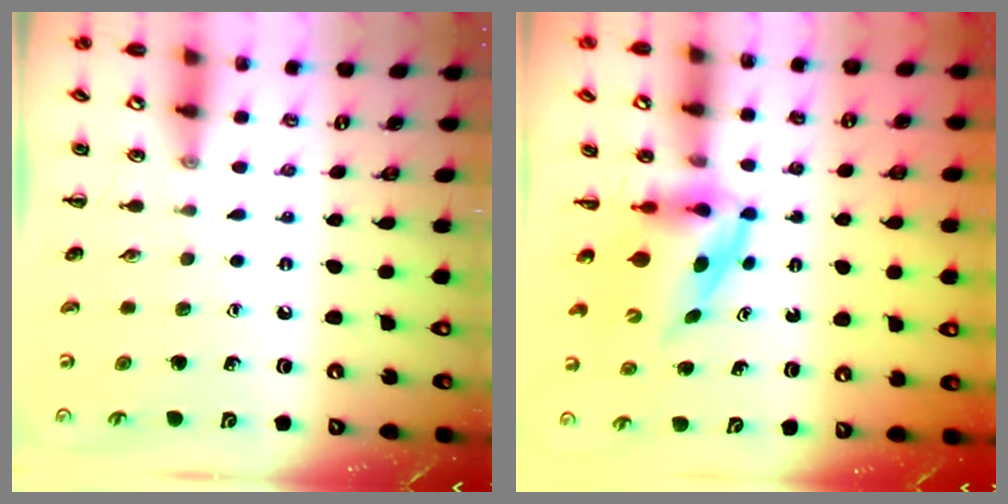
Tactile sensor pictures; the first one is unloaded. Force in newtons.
{"total": 3.7, "press": 3.7, "slide": 0.6}